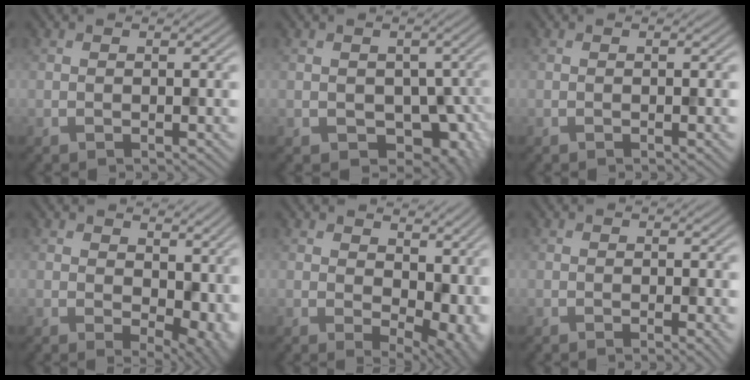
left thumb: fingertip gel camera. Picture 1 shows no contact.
{"total": 6.9, "force": [-1.7, 4.9, 4.6], "torque": [-0.070, -0.028, -0.017]}
{"total": 0.6, "force": [-0.1, -0.5, 0.3], "torque": [-0.001, 0.002, -0.002]}
{"total": 7.5, "force": [1.6, 4.7, 5.6], "torque": [-0.087, -0.017, 0.039]}
{"total": 9.9, "force": [2.6, 6.2, 7.3], "torque": [-0.096, -0.024, 0.070]}
{"total": 0.7, "force": [-0.2, -0.4, 0.5], "torque": [-0.007, -0.003, -0.004]}